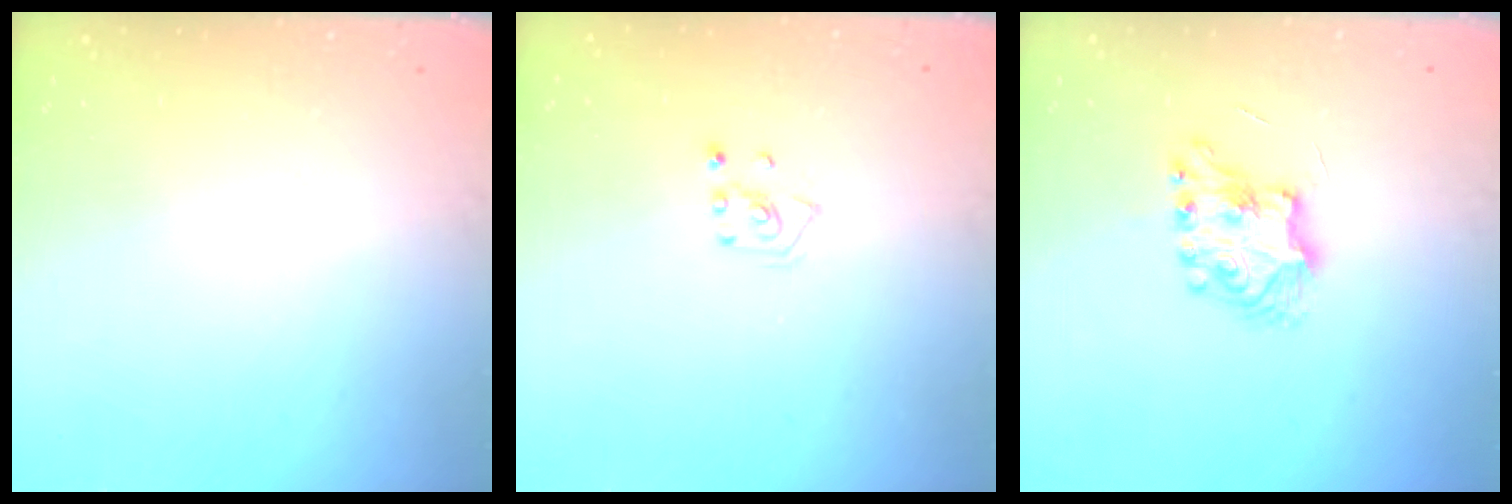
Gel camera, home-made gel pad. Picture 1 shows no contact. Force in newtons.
{"total": 2.8, "press": 2.8, "slide": 0.2}
{"total": 7.9, "press": 7.9, "slide": 0.3}